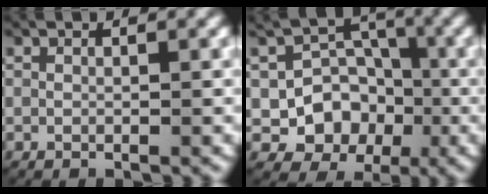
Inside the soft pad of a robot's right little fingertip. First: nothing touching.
{"total": 8.8, "force": [-3.0, 7.8, 2.8], "torque": [-0.057, -0.036, -0.046]}